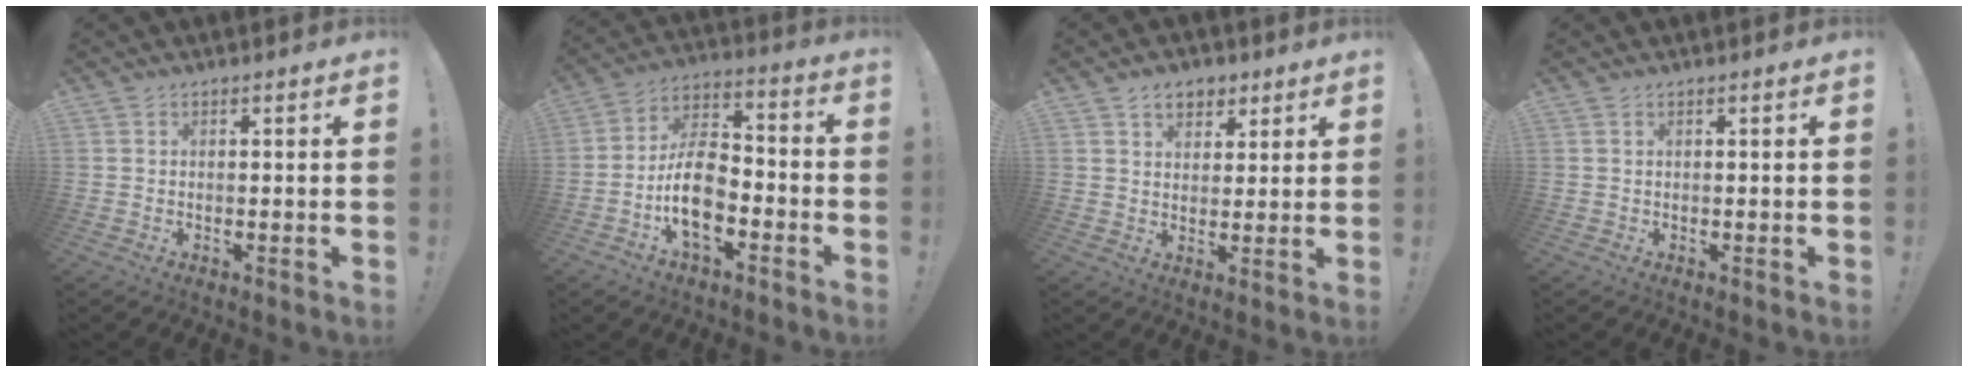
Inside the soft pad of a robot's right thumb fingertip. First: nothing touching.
{"total": 13.5, "force": [-5.2, 7.9, 9.6], "torque": [-0.189, 0.029, -0.088]}
{"total": 6.5, "force": [3.5, 4.9, 2.6], "torque": [-0.034, -0.011, 0.066]}
{"total": 0.0}